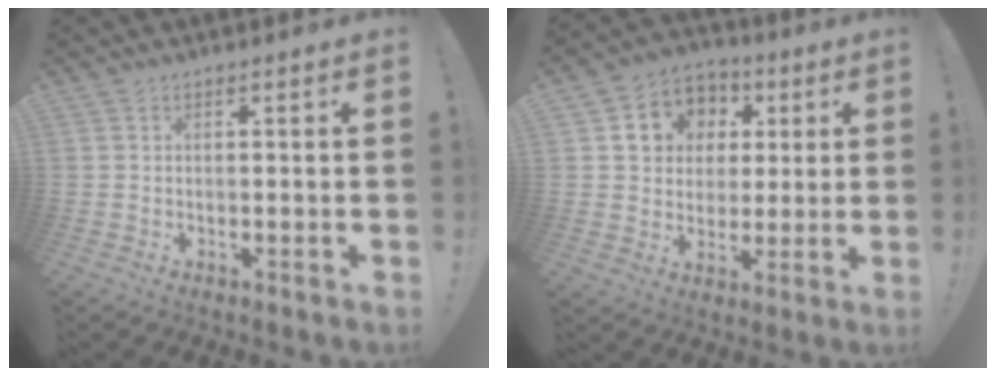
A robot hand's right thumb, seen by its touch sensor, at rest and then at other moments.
{"total": 10.1, "force": [2.4, 9.4, 2.9], "torque": [-0.039, -0.010, 0.053]}